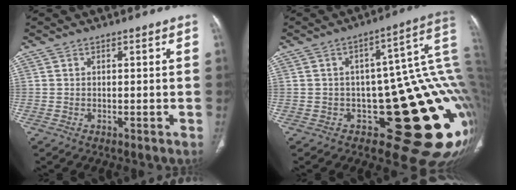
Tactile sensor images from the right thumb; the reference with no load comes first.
{"total": 25.2, "force": [-3.1, 10.4, 22.8], "torque": [-0.175, 0.001, -0.028]}